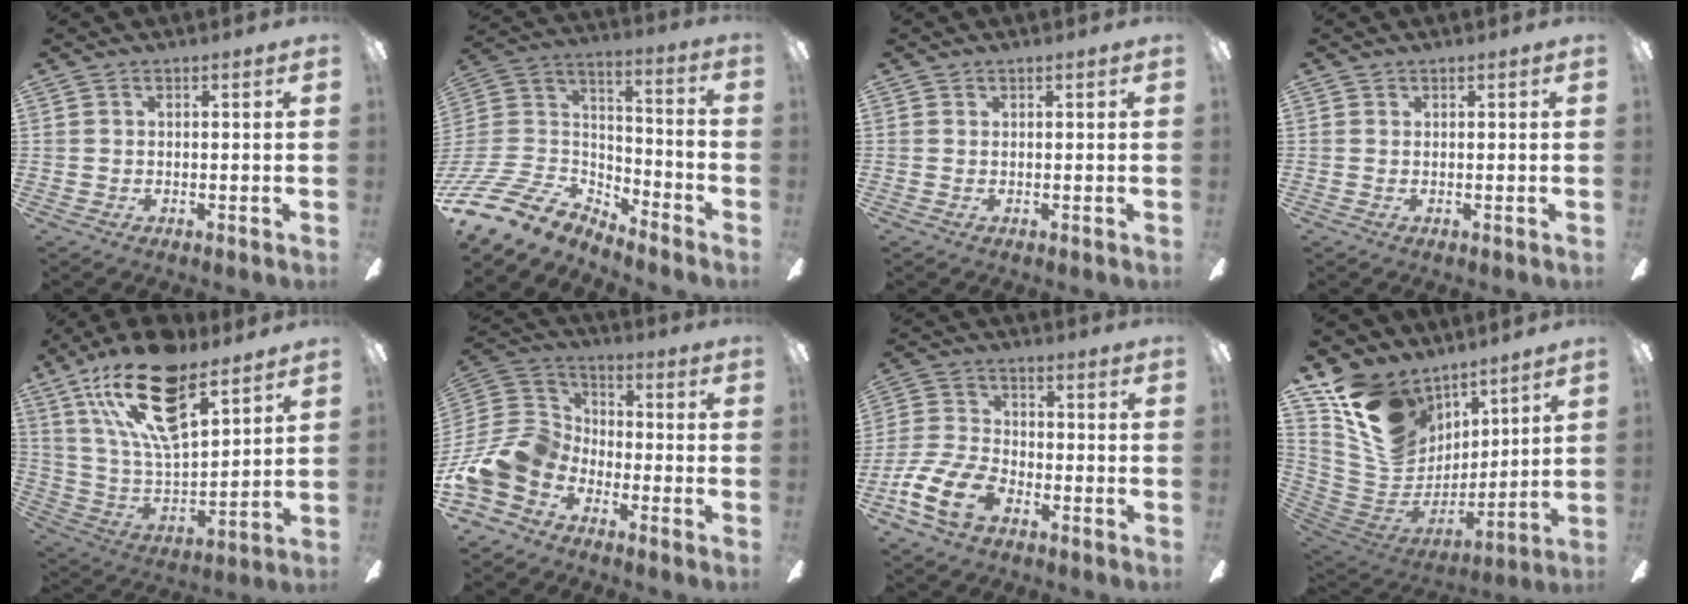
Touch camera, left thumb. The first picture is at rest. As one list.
[{"total": 16.2, "force": [-12.2, 6.8, 8.1], "torque": [-0.193, 0.036, -0.223]}, {"total": 0.0}, {"total": 0.0}, {"total": 23.0, "force": [14.1, 9.8, 15.3], "torque": [-0.297, -0.068, 0.242]}, {"total": 14.4, "force": [-7.2, 10.2, 7.2], "torque": [-0.172, 0.038, -0.130]}, {"total": 12.6, "force": [-6.3, 7.7, 7.8], "torque": [-0.173, 0.033, -0.118]}, {"total": 18.1, "force": [9.9, 13.0, 7.9], "torque": [-0.154, -0.045, 0.198]}]